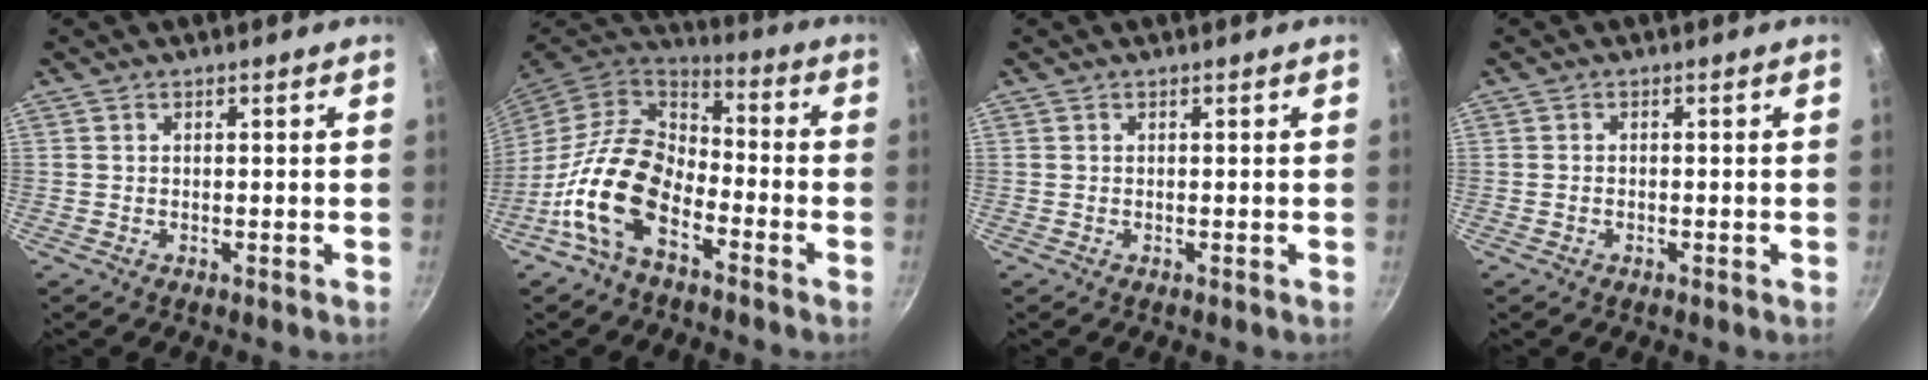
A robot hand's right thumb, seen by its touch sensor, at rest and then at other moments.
{"total": 16.1, "force": [-7.1, 9.3, 11.1], "torque": [-0.192, 0.052, -0.154]}
{"total": 0.0}
{"total": 0.7, "force": [-0.3, 0.6, 0.3], "torque": [-0.007, 0.002, -0.007]}